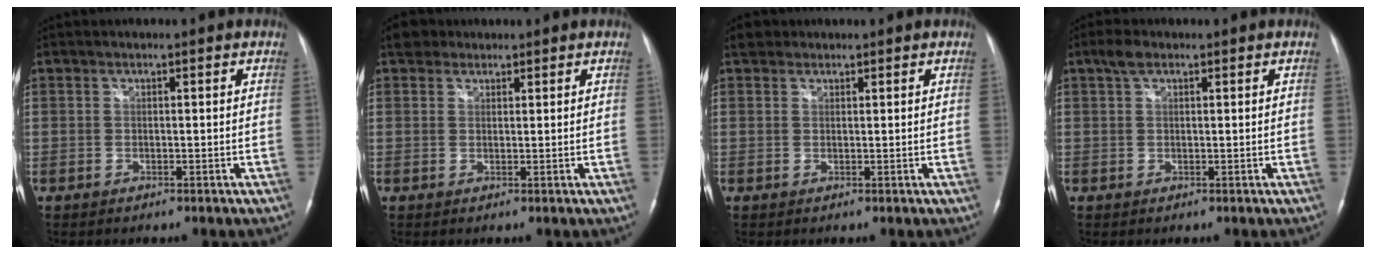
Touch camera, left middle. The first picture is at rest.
{"total": 2.5, "force": [1.8, 1.7, 0.3], "torque": [-0.009, 0.016, 0.030]}
{"total": 1.8, "force": [1.3, 1.2, 0.2], "torque": [-0.006, 0.017, 0.020]}
{"total": 2.1, "force": [1.3, 1.0, 1.3], "torque": [-0.031, 0.014, 0.026]}